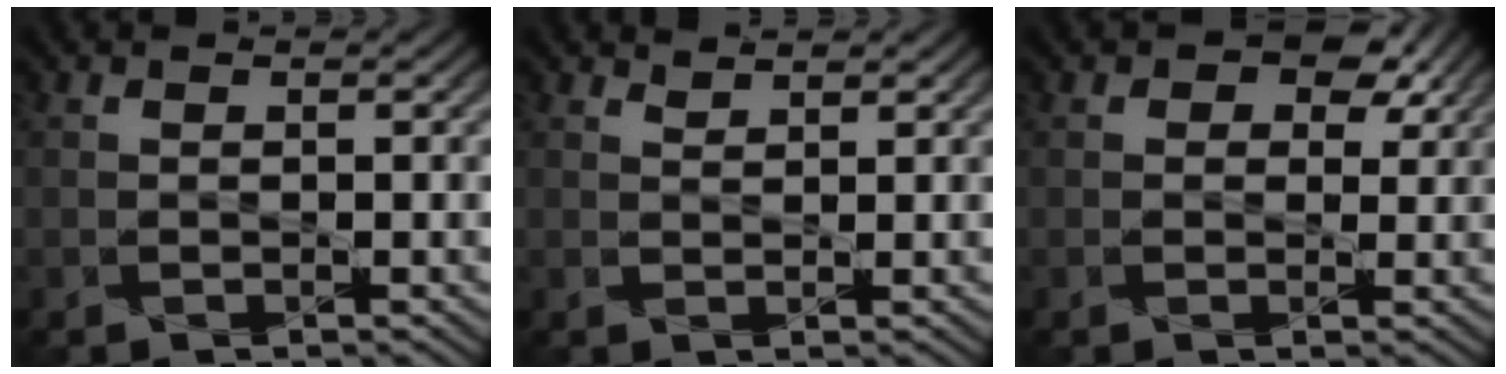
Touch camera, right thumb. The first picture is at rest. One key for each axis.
{"total": 1.4, "fx": 1.4, "fy": 0.1, "fz": -0.1, "tx": -0.001, "ty": -0.005, "tz": 0.025}
{"total": 4.3, "fx": 2.2, "fy": 2.9, "fz": 2.3, "tx": -0.025, "ty": -0.009, "tz": 0.027}